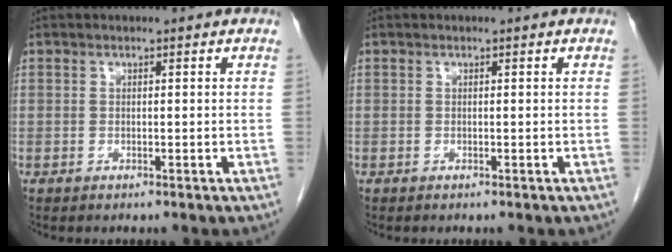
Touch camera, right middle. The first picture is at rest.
{"total": 0.0}